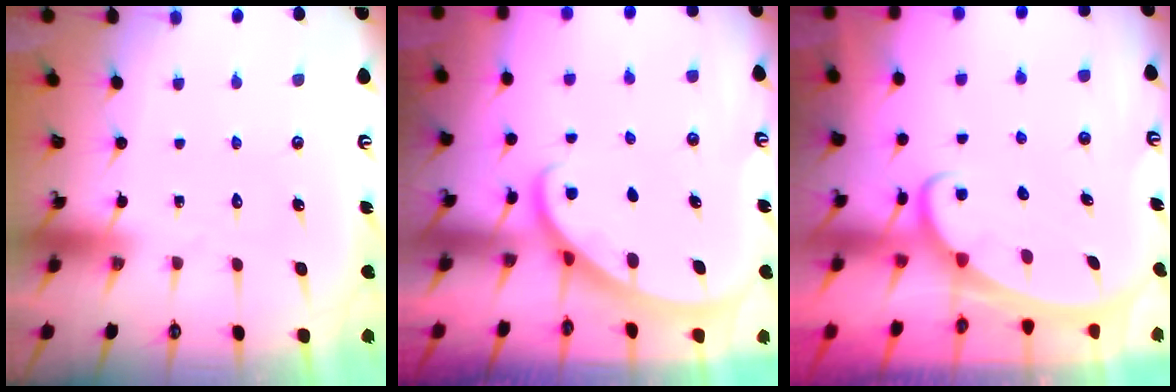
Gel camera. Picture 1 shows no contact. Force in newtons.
{"total": 1.9, "press": 1.9, "slide": 0.1}
{"total": 2.3, "press": 2.3, "slide": 0.3}